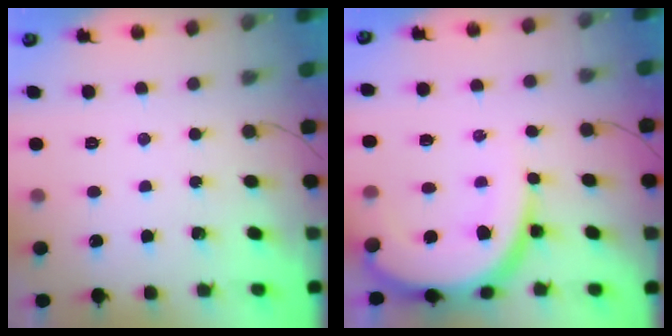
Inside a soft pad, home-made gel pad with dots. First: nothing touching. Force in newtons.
{"total": 13.8, "press": 13.7, "slide": 1.5}